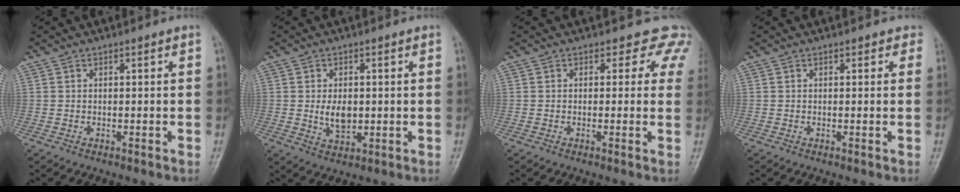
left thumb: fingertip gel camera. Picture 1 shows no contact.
{"total": 4.9, "force": [0.1, 3.2, 3.8], "torque": [-0.055, -0.006, 0.007]}
{"total": 5.1, "force": [3.8, 3.4, 0.7], "torque": [0.034, -0.011, 0.011]}
{"total": 1.2, "force": [0.7, 0.9, 0.4], "torque": [0.015, -0.001, -0.001]}